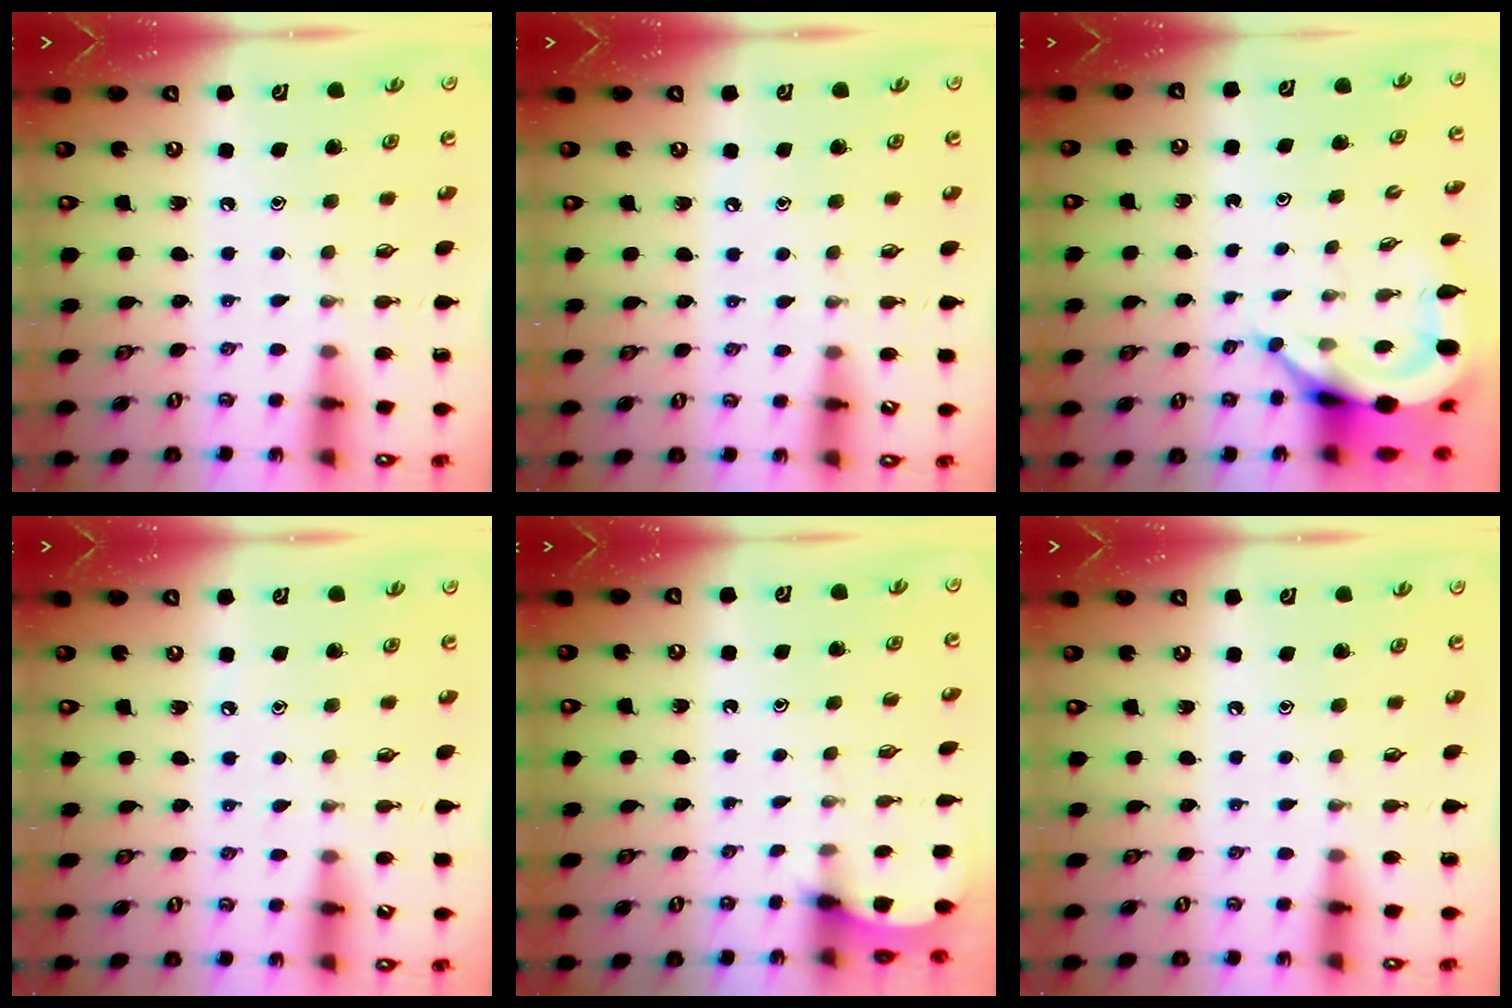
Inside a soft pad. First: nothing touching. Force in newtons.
{"total": 2.3, "press": 2.3, "slide": 0.4}
{"total": 7.4, "press": 7.3, "slide": 1.0}
{"total": 2.8, "press": 2.8, "slide": 0.4}
{"total": 1.0, "press": 0.9, "slide": 0.1}
{"total": 0.0}